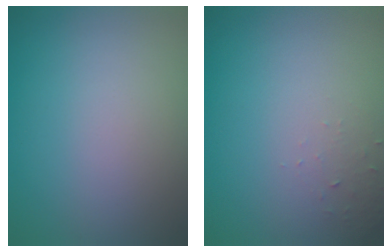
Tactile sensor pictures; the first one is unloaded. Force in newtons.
{"total": 1.0, "press": 0.9, "slide": 0.1}